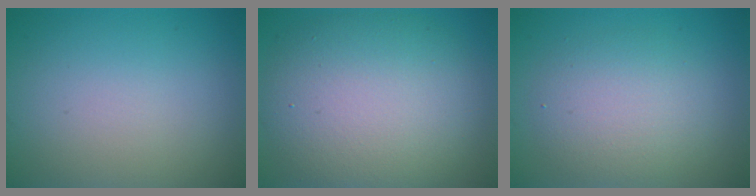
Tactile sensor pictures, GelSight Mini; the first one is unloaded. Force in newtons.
{"total": 9.9, "press": 9.9, "slide": 1.0}
{"total": 4.0, "press": 4.0, "slide": 0.2}